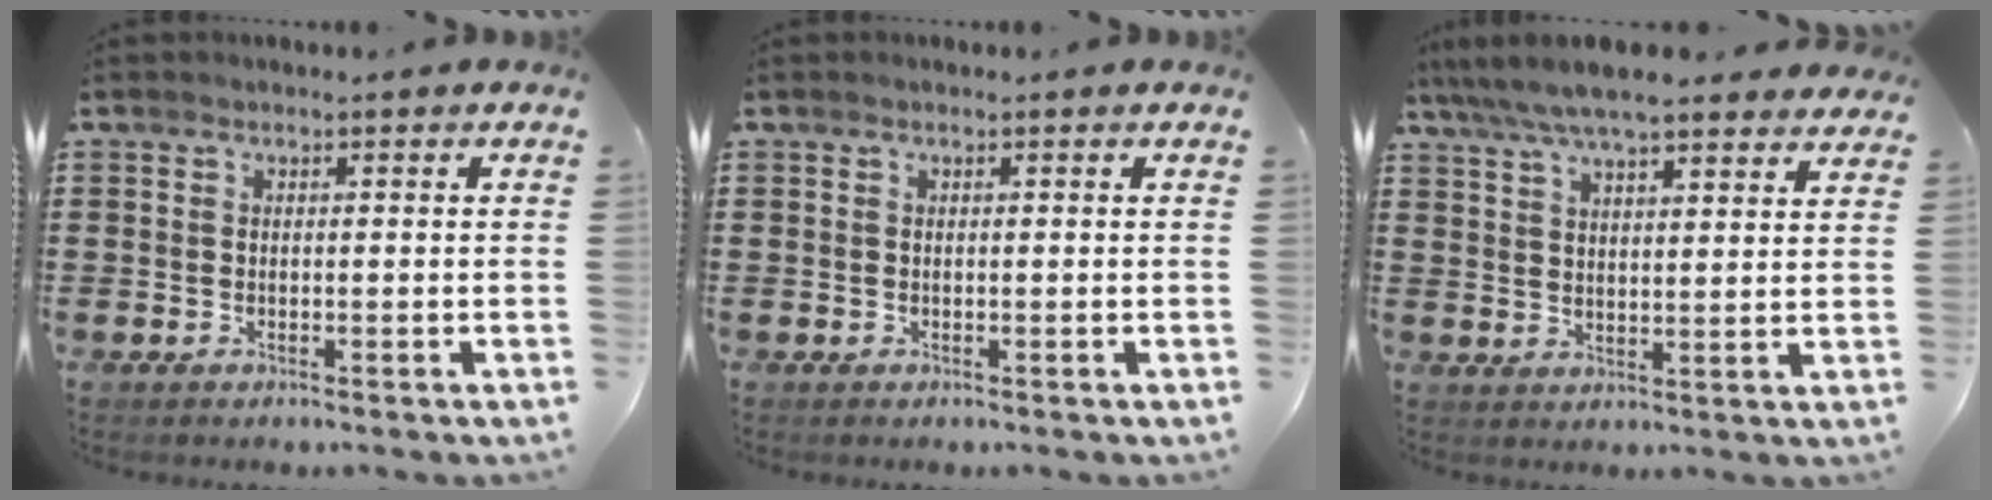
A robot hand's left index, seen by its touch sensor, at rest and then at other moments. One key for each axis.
{"total": 0.0}
{"total": 6.7, "fx": 6.0, "fy": 0.9, "fz": 2.9, "tx": -0.075, "ty": -0.017, "tz": 0.107}